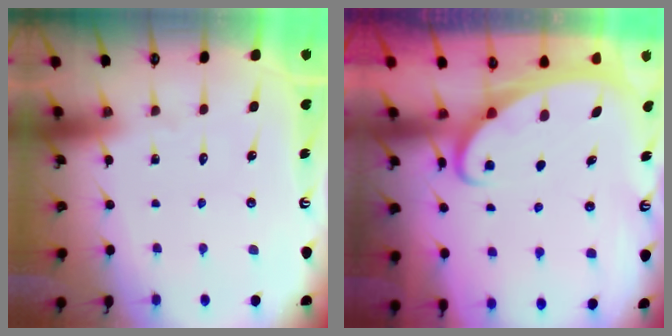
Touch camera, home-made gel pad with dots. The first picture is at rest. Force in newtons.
{"total": 2.2, "press": 2.2, "slide": 0.3}